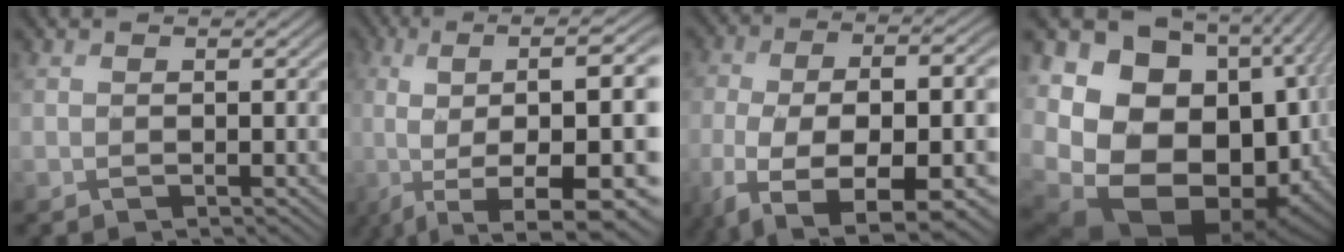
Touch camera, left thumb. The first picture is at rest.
{"total": 15.6, "force": [-2.2, 4.8, 14.7], "torque": [-0.220, -0.004, -0.004]}
{"total": 15.2, "force": [-6.6, 6.3, 12.2], "torque": [-0.238, -0.031, -0.081]}
{"total": 21.7, "force": [-3.7, 17.1, 12.8], "torque": [-0.248, -0.020, -0.053]}